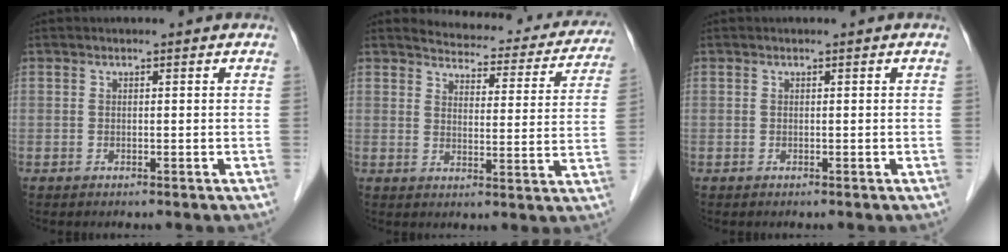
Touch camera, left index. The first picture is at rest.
{"total": 17.2, "force": [15.9, 4.9, 4.2], "torque": [-0.025, -0.032, 0.167]}
{"total": 0.0}